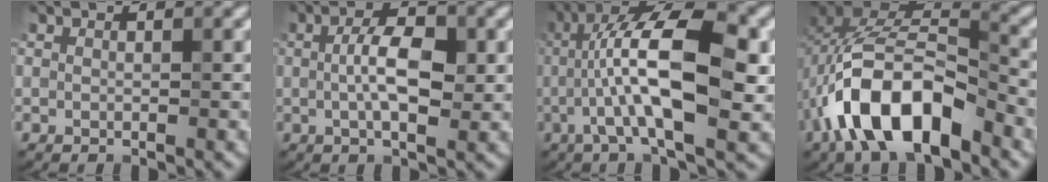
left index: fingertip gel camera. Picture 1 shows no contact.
{"total": 4.9, "force": [0.2, 1.7, 4.6], "torque": [-0.085, 0.003, 0.000]}
{"total": 10.7, "force": [-0.6, 3.0, 10.3], "torque": [-0.184, 0.025, -0.018]}
{"total": 10.5, "force": [-4.9, 5.2, 7.7], "torque": [-0.136, 0.010, -0.092]}